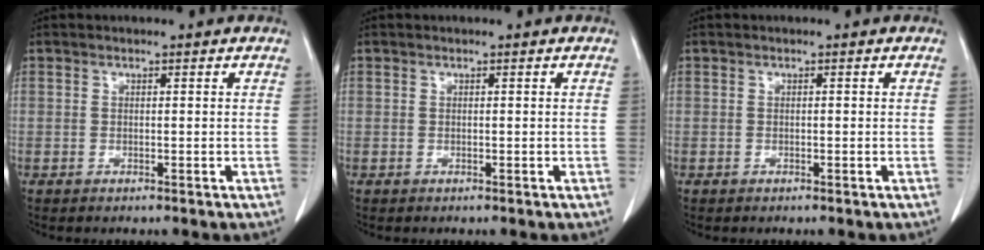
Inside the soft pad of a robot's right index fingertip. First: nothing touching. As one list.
[{"total": 0.0}, {"total": 0.0}]